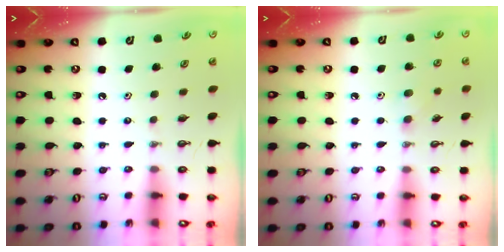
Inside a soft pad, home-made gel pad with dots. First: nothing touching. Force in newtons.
{"total": 4.6, "press": 4.6, "slide": 0.6}